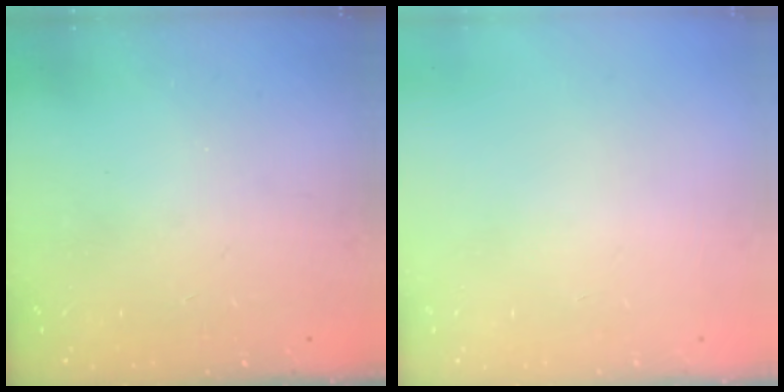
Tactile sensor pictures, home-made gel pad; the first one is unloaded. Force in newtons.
{"total": 0.0}